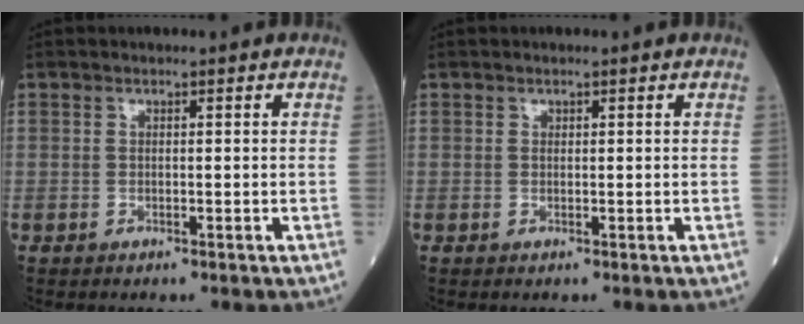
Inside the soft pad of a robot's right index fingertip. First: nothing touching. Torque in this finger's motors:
{"motor_torque": [-0.07, 0.01, -0.04, -0.01]}